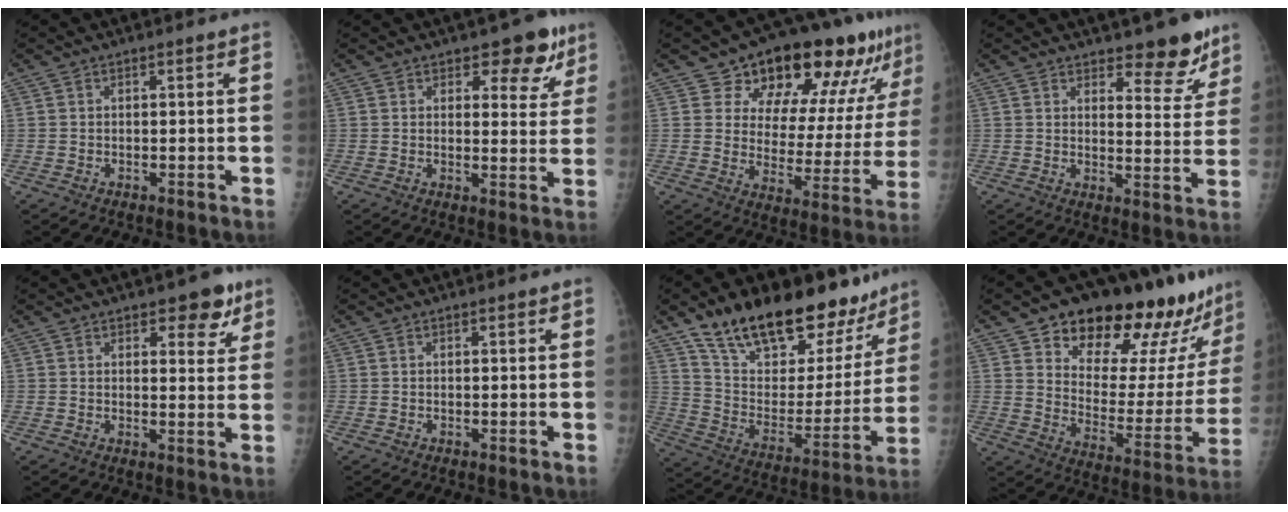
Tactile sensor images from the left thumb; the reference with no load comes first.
{"total": 7.3, "force": [4.8, 4.0, 3.8], "torque": [-0.006, -0.023, 0.061]}
{"total": 20.1, "force": [13.2, 9.4, 12.0], "torque": [-0.121, -0.055, 0.185]}
{"total": 8.2, "force": [6.4, 3.2, 3.9], "torque": [-0.014, -0.049, 0.092]}
{"total": 5.7, "force": [3.6, 3.0, 3.3], "torque": [-0.012, -0.017, 0.044]}
{"total": 0.0}
{"total": 28.3, "force": [20.5, 13.0, 14.6], "torque": [-0.190, -0.071, 0.327]}
{"total": 26.0, "force": [19.4, 10.4, 13.8], "torque": [-0.150, -0.093, 0.271]}